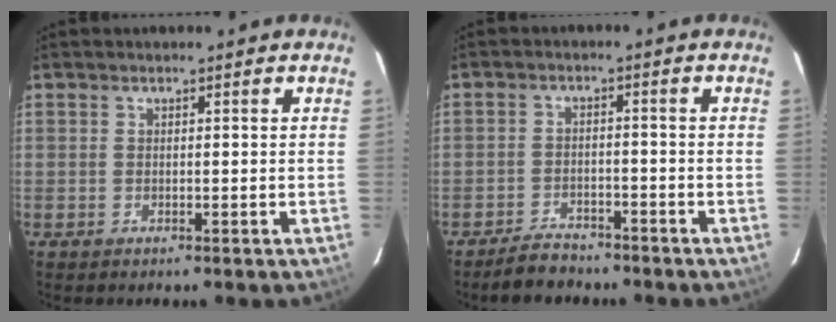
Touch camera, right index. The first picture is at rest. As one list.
[{"total": 5.3, "force": [-4.6, 2.4, 1.3], "torque": [-0.044, 0.008, -0.072]}]